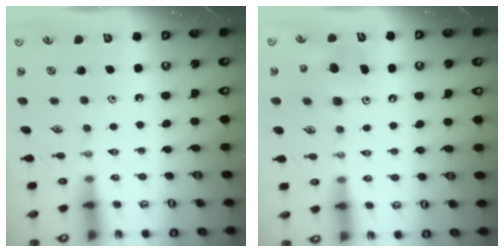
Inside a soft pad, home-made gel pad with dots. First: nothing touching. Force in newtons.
{"total": 7.3, "press": 7.0, "slide": 1.7}